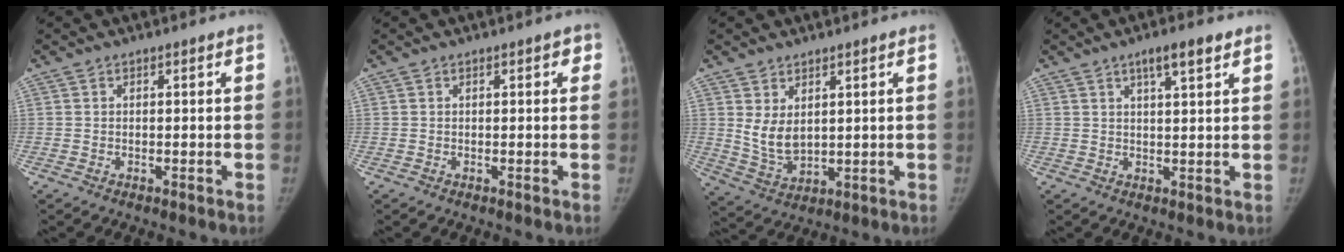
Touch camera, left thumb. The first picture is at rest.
{"total": 1.5, "force": [0.7, 0.7, 1.2], "torque": [-0.004, 0.002, 0.004]}
{"total": 6.2, "force": [2.1, 3.7, 4.6], "torque": [-0.074, -0.022, 0.055]}
{"total": 5.1, "force": [3.0, 1.1, 3.9], "torque": [-0.058, -0.011, 0.047]}